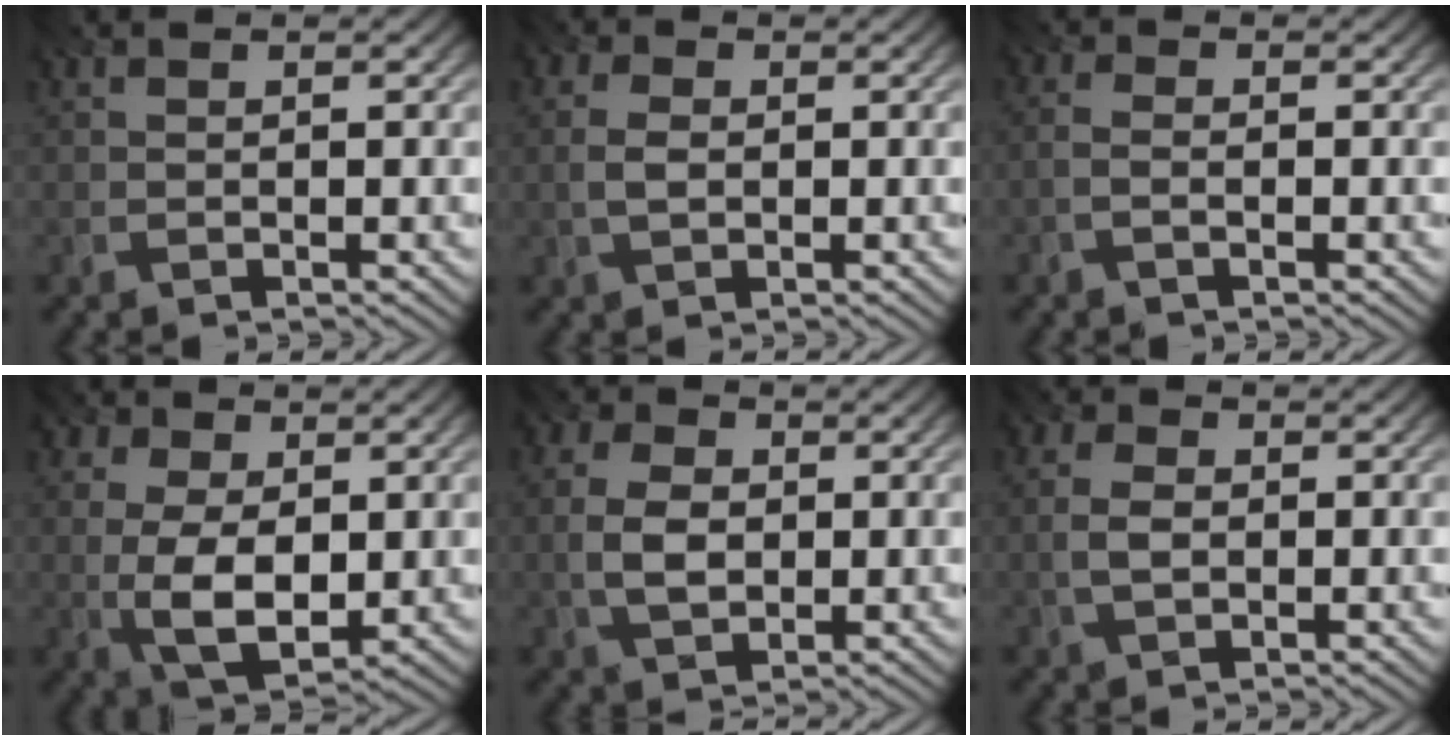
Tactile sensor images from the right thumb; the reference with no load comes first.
{"total": 2.9, "force": [-0.5, 1.9, 2.1], "torque": [-0.053, 0.001, -0.018]}
{"total": 2.0, "force": [-1.6, 0.5, 1.1], "torque": [-0.023, -0.004, -0.040]}
{"total": 8.8, "force": [0.4, 5.4, 6.9], "torque": [-0.157, -0.002, 0.001]}
{"total": 5.4, "force": [-0.5, 3.7, 3.9], "torque": [-0.098, 0.001, -0.015]}
{"total": 3.3, "force": [-0.8, 2.1, 2.4], "torque": [-0.058, -0.001, -0.023]}